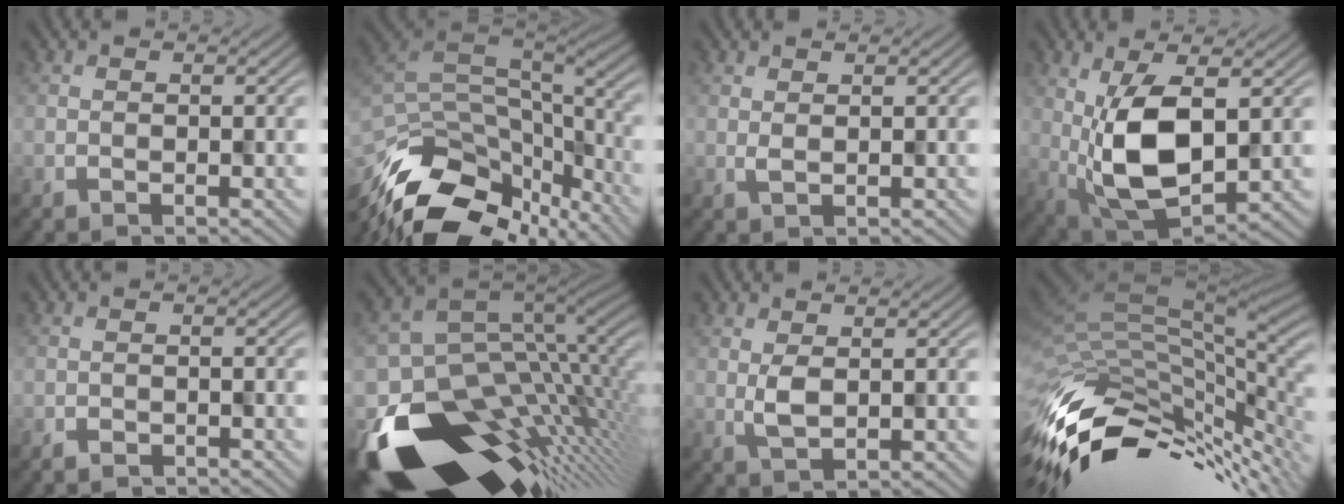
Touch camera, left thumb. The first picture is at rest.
{"total": 13.8, "force": [-7.2, 6.9, 9.5], "torque": [-0.230, -0.024, -0.109]}
{"total": 1.3, "force": [0.7, 0.1, 1.0], "torque": [-0.027, 0.001, 0.013]}
{"total": 10.6, "force": [1.4, 4.8, 9.3], "torque": [-0.195, -0.008, 0.035]}
{"total": 1.5, "force": [-1.4, 0.4, 0.4], "torque": [-0.005, 0.000, -0.024]}
{"total": 17.0, "force": [-6.8, 9.6, 12.2], "torque": [-0.255, -0.035, -0.082]}
{"total": 2.6, "force": [0.8, 1.0, 2.3], "torque": [-0.056, 0.002, 0.017]}
{"total": 15.5, "force": [-5.2, 7.6, 12.4], "torque": [-0.268, -0.028, -0.080]}